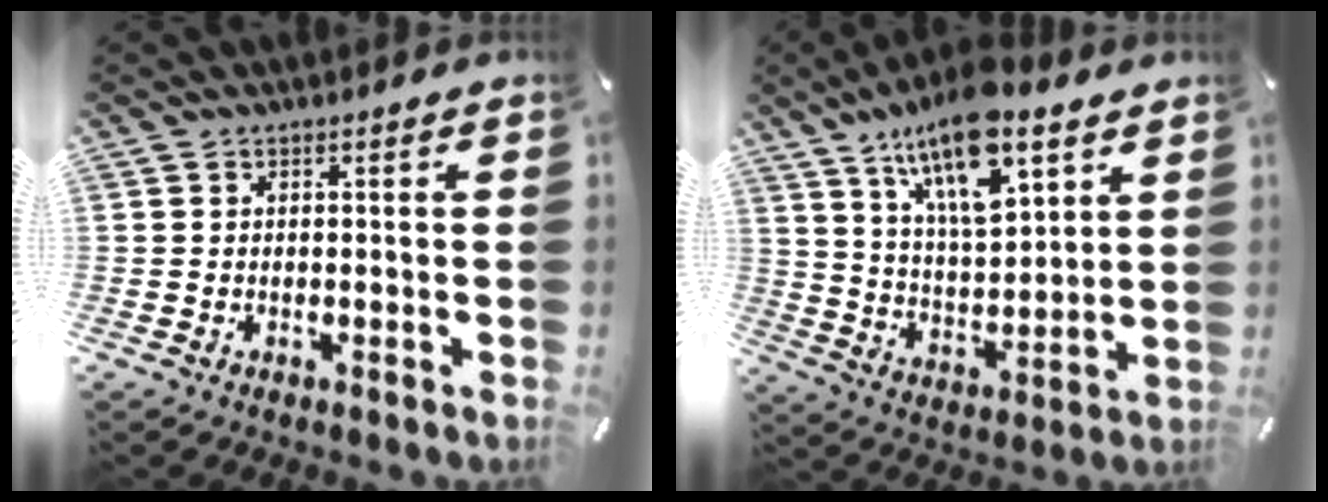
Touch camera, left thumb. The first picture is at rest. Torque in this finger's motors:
{"motor_torque": [1.96, 0.60, 1.85, -0.91, 0.25]}